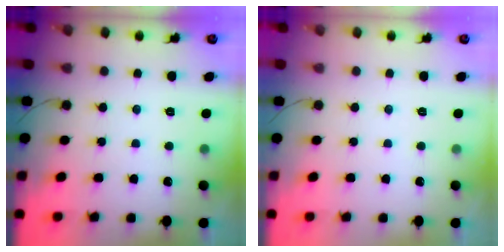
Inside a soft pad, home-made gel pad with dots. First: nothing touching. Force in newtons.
{"total": 0.0}